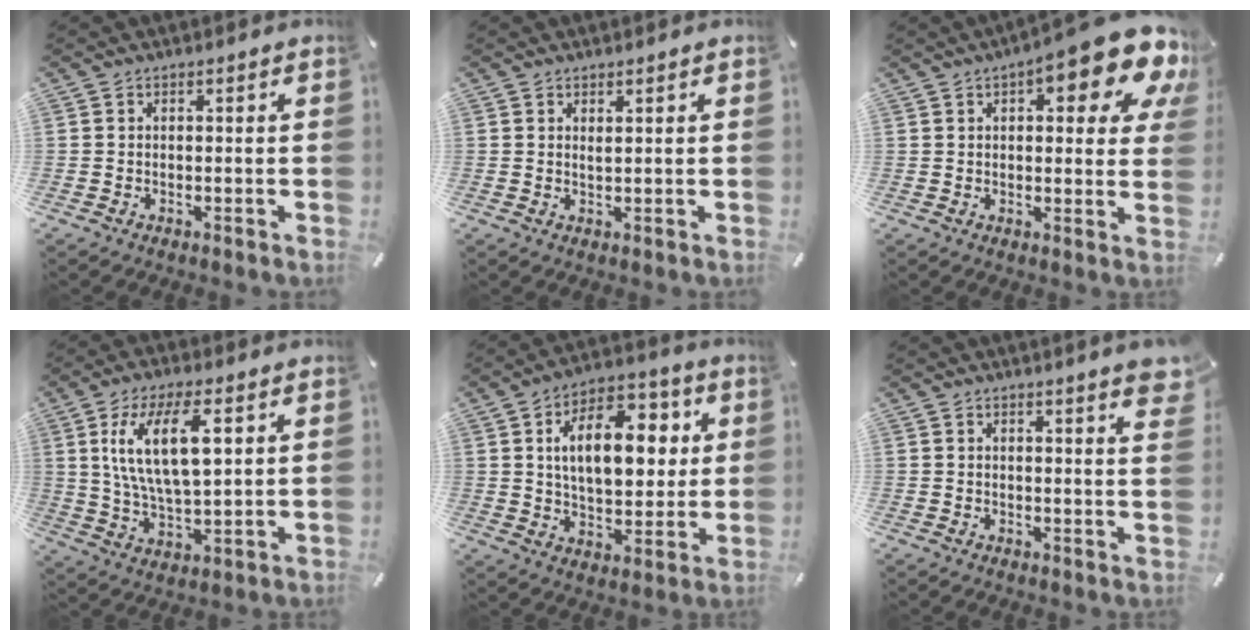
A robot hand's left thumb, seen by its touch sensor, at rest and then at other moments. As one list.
[{"total": 1.0, "force": [0.7, 0.1, 0.7], "torque": [-0.015, -0.001, 0.012]}, {"total": 16.0, "force": [8.7, 5.2, 12.4], "torque": [-0.166, -0.055, 0.140]}, {"total": 14.1, "force": [5.3, 5.6, 11.8], "torque": [-0.236, 0.000, 0.087]}, {"total": 16.7, "force": [4.4, 9.5, 13.0], "torque": [-0.188, 0.003, 0.071]}, {"total": 4.3, "force": [3.0, 0.2, 3.0], "torque": [-0.049, -0.017, 0.050]}]